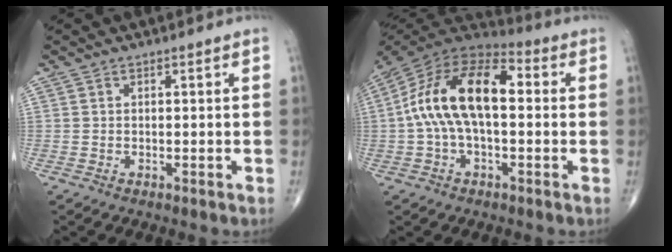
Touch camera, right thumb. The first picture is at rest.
{"total": 17.4, "force": [1.0, 8.9, 14.9], "torque": [-0.273, 0.044, 0.005]}